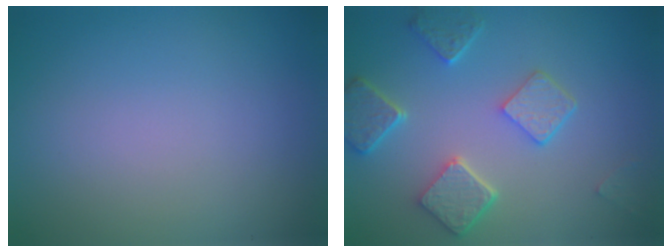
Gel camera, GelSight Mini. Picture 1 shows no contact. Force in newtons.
{"total": 5.0, "press": 4.0, "slide": 3.1}